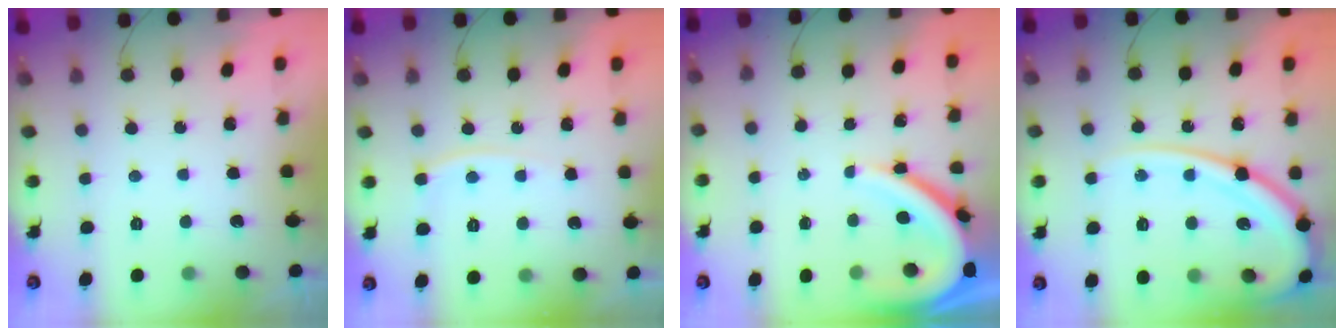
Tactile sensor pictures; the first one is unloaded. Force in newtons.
{"total": 7.0, "press": 6.9, "slide": 1.0}
{"total": 10.9, "press": 10.8, "slide": 1.1}
{"total": 15.5, "press": 15.4, "slide": 1.4}